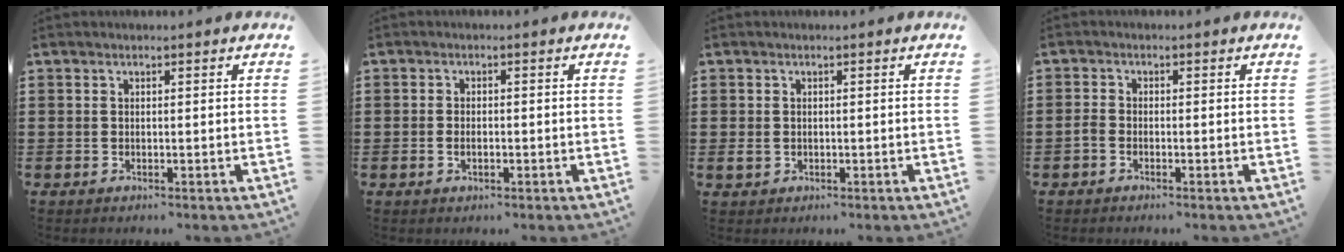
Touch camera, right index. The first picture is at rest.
{"total": 1.4, "force": [-0.5, 0.5, 1.2], "torque": [-0.025, -0.003, -0.008]}
{"total": 1.2, "force": [0.0, 1.1, 0.4], "torque": [-0.011, 0.004, -0.001]}
{"total": 1.2, "force": [-0.8, 0.6, 0.6], "torque": [-0.022, -0.002, -0.018]}